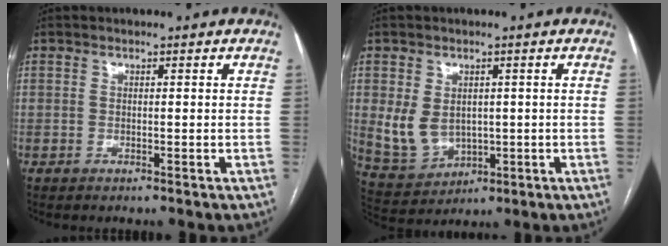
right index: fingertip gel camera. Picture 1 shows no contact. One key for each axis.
{"total": 7.2, "fx": 0.2, "fy": 5.6, "fz": 4.4, "tx": -0.093, "ty": 0.004, "tz": 0.030}